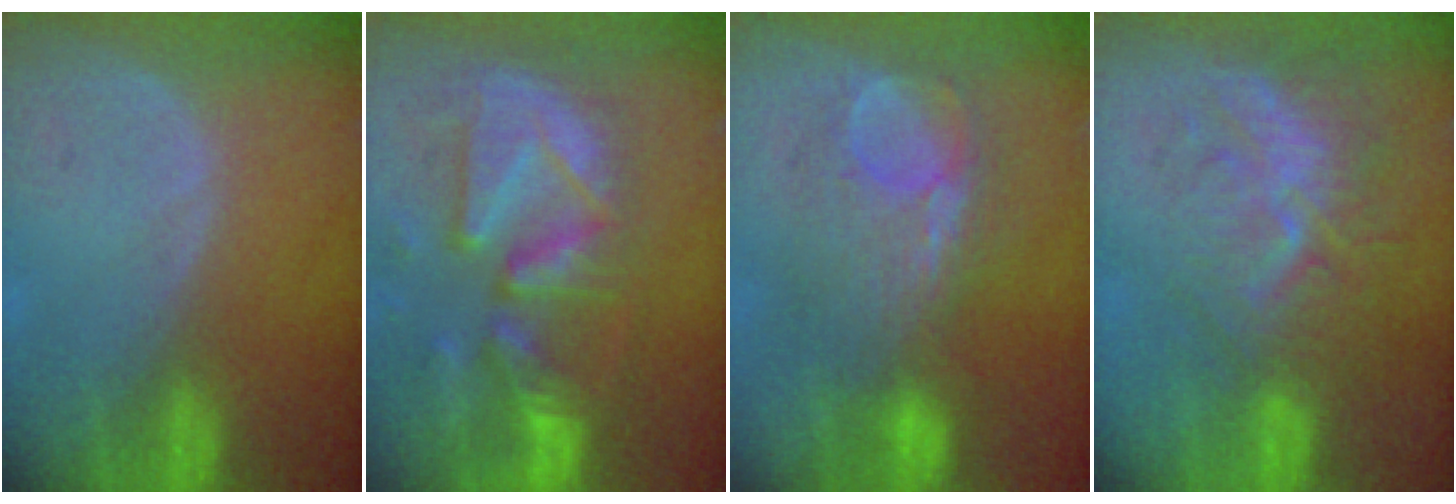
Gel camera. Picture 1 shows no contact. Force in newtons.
{"total": 13.3, "press": 11.4, "slide": 6.9}
{"total": 8.3, "press": 8.3, "slide": 0.2}
{"total": 10.1, "press": 8.7, "slide": 5.1}